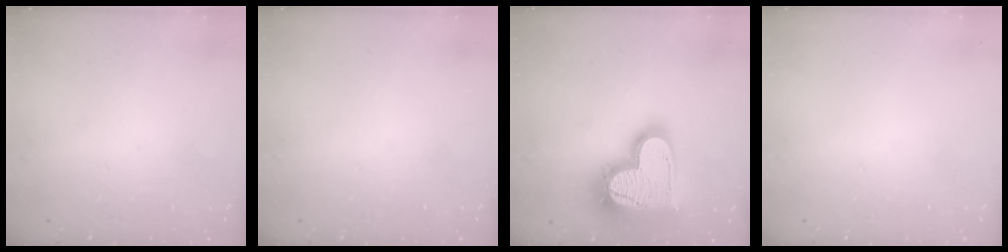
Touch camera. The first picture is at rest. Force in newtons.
{"total": 0.0}
{"total": 23.6, "press": 23.5, "slide": 2.1}
{"total": 0.0}